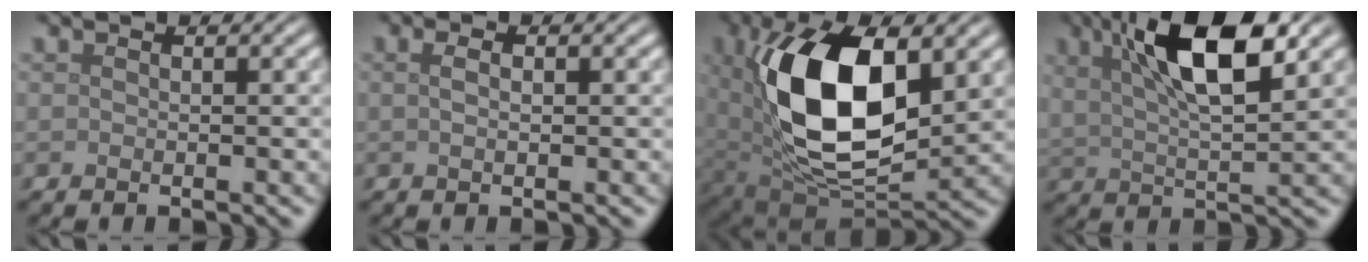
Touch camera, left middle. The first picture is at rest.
{"total": 1.1, "force": [0.3, 0.5, 1.0], "torque": [-0.019, -0.001, 0.004]}
{"total": 13.8, "force": [2.5, 7.3, 11.5], "torque": [-0.208, -0.005, 0.049]}
{"total": 9.3, "force": [4.0, 2.8, 7.9], "torque": [-0.141, 0.017, 0.066]}